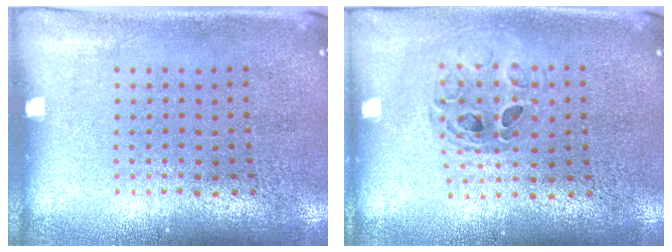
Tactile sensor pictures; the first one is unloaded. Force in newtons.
{"total": 0.8, "press": 0.7, "slide": 0.2}